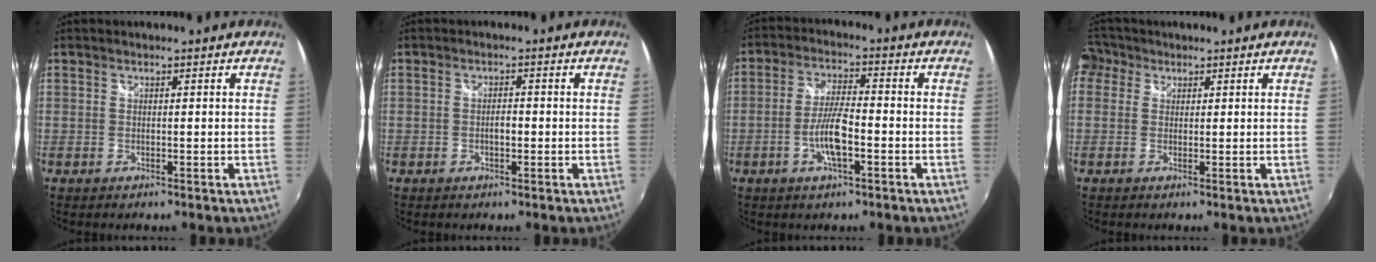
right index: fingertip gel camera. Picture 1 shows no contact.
{"total": 1.8, "force": [-0.5, 0.8, 1.5], "torque": [-0.028, 0.003, -0.009]}
{"total": 7.2, "force": [-2.6, 1.6, 6.5], "torque": [-0.131, 0.001, -0.050]}
{"total": 6.9, "force": [0.9, 6.3, 2.7], "torque": [-0.077, 0.020, 0.004]}